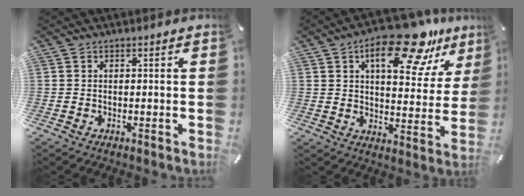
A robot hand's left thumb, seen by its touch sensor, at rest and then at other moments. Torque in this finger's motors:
{"motor_torque": [0.78, 0.77, 1.71, -1.06, 0.36]}